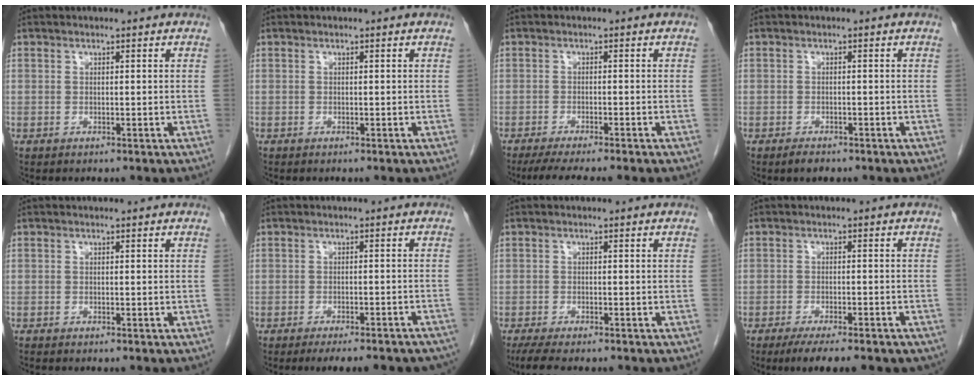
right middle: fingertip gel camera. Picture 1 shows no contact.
{"total": 0.0}
{"total": 7.6, "force": [-6.2, 0.0, 4.4], "torque": [-0.052, -0.014, -0.094]}
{"total": 1.7, "force": [-1.3, 0.7, 0.8], "torque": [-0.021, -0.004, -0.014]}
{"total": 1.0, "force": [-0.9, 0.1, 0.4], "torque": [-0.007, 0.000, -0.012]}
{"total": 13.6, "force": [-12.0, 2.7, 5.7], "torque": [-0.059, 0.004, -0.135]}
{"total": 6.4, "force": [-5.3, 1.2, 3.5], "torque": [-0.055, -0.016, -0.080]}
{"total": 10.0, "force": [-7.7, 2.1, 6.0], "torque": [-0.071, -0.011, -0.103]}